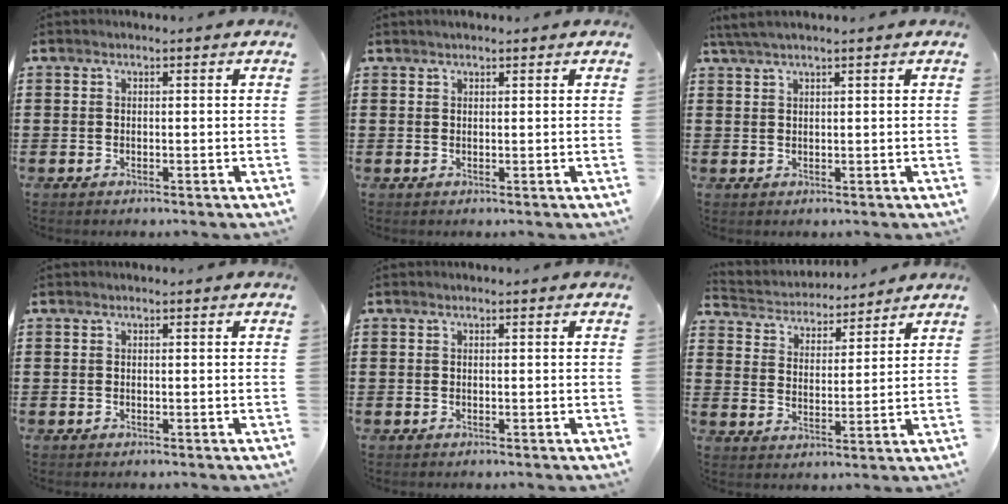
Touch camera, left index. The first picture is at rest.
{"total": 0.7, "force": [0.7, 0.1, 0.1], "torque": [-0.004, 0.000, 0.014]}
{"total": 2.0, "force": [1.5, 0.0, 1.4], "torque": [-0.028, 0.001, 0.028]}
{"total": 0.0}
{"total": 0.0}
{"total": 4.0, "force": [3.9, 0.9, -0.4], "torque": [-0.018, -0.025, 0.064]}